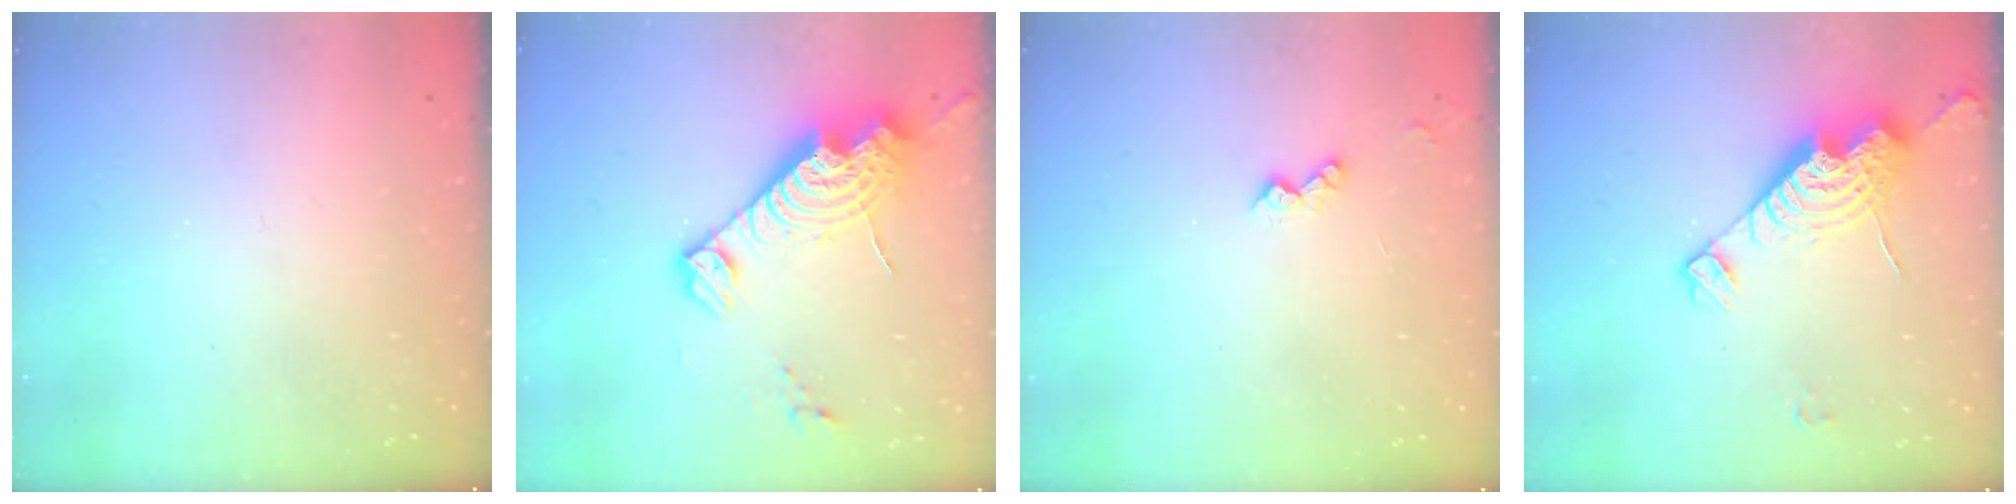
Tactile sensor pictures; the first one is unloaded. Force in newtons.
{"total": 16.0, "press": 15.9, "slide": 1.2}
{"total": 4.0, "press": 4.0, "slide": 0.6}
{"total": 13.8, "press": 13.7, "slide": 1.3}